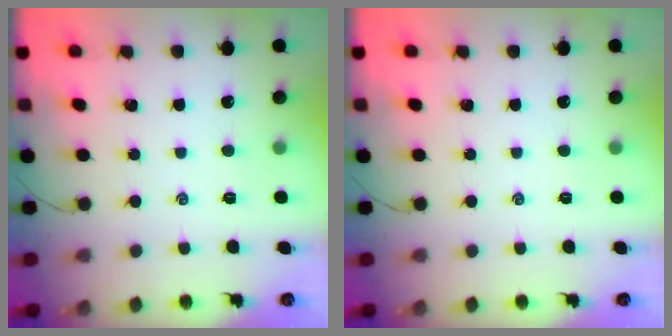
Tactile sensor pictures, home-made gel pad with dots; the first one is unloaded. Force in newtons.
{"total": 0.0}